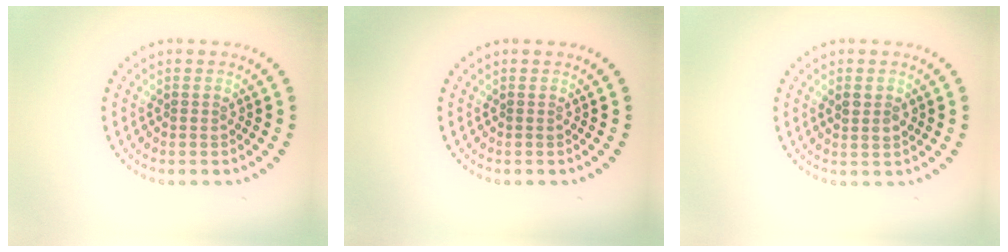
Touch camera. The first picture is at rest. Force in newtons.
{"total": 0.0}
{"total": 1.6, "press": 1.5, "slide": 0.4}